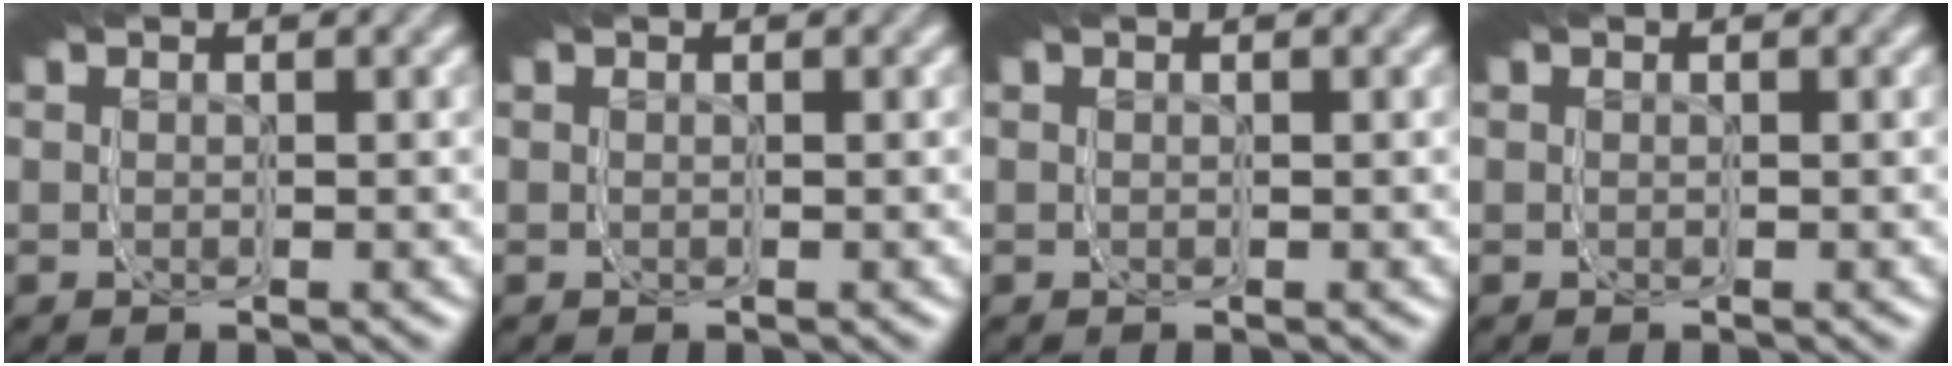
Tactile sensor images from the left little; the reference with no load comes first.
{"total": 0.0}
{"total": 0.0}
{"total": 0.0}